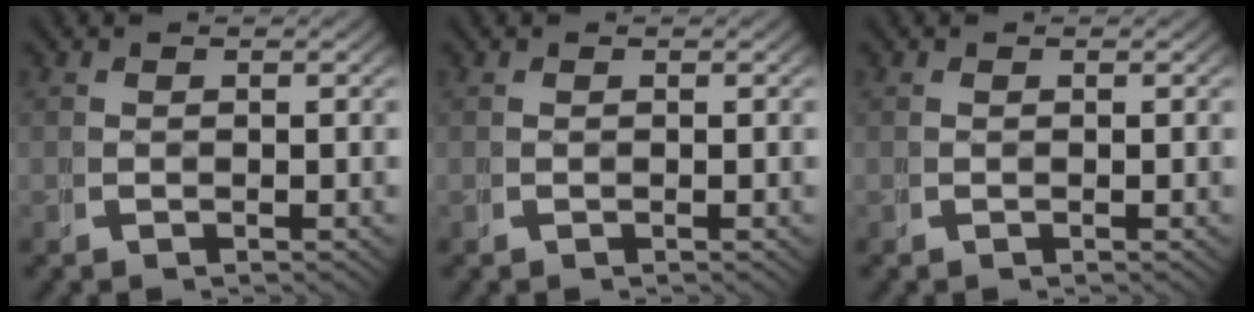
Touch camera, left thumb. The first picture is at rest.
{"total": 0.0}
{"total": 0.0}